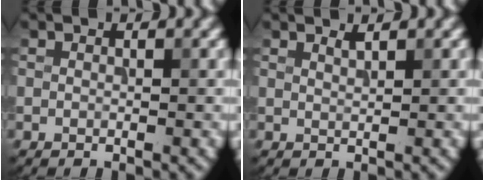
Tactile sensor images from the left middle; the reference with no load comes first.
{"total": 0.8, "force": [0.7, 0.1, 0.4], "torque": [-0.002, -0.001, 0.013]}